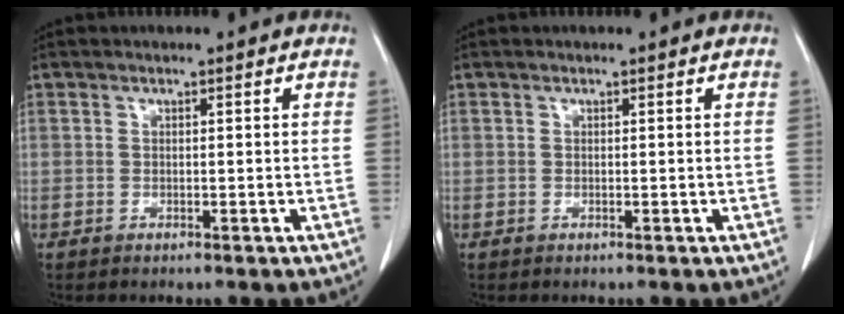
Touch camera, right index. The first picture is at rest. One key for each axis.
{"total": 0.0}